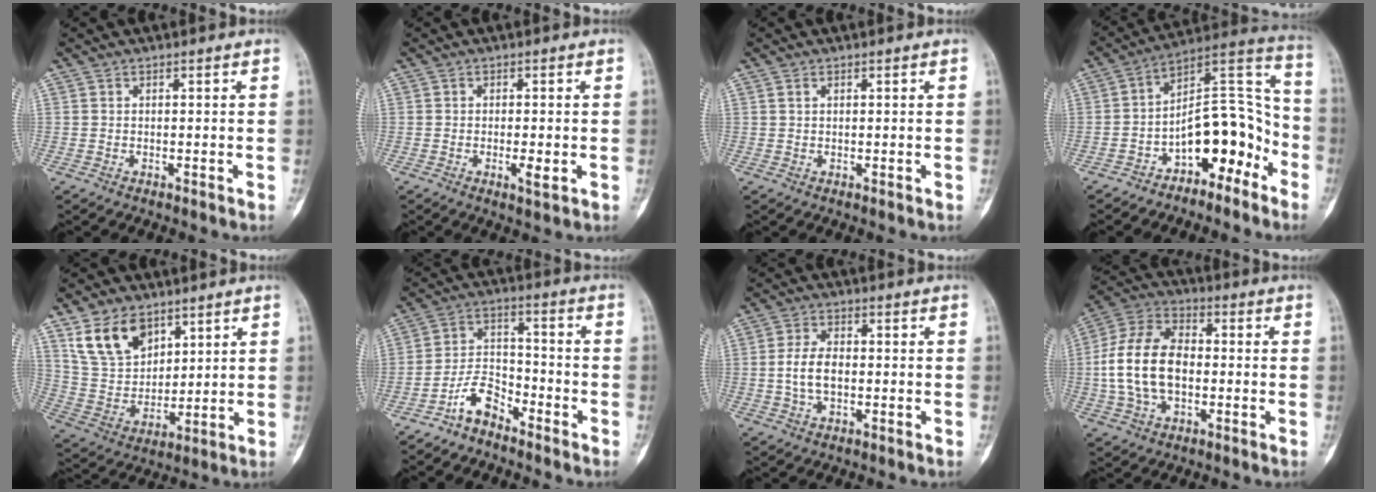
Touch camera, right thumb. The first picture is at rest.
{"total": 3.0, "force": [-0.7, 0.9, 2.7], "torque": [-0.049, -0.005, -0.012]}
{"total": 0.6, "force": [0.3, 0.3, 0.4], "torque": [-0.010, 0.002, 0.007]}
{"total": 15.2, "force": [-7.6, 8.1, 10.4], "torque": [-0.112, 0.115, -0.121]}
{"total": 12.7, "force": [7.5, 8.1, 6.3], "torque": [-0.096, -0.033, 0.157]}
{"total": 7.2, "force": [-5.3, 3.6, 3.3], "torque": [-0.059, 0.054, -0.109]}
{"total": 5.9, "force": [-0.7, 3.5, 4.7], "torque": [-0.096, 0.012, -0.016]}
{"total": 15.3, "force": [-1.2, 9.8, 11.6], "torque": [-0.226, 0.028, -0.026]}